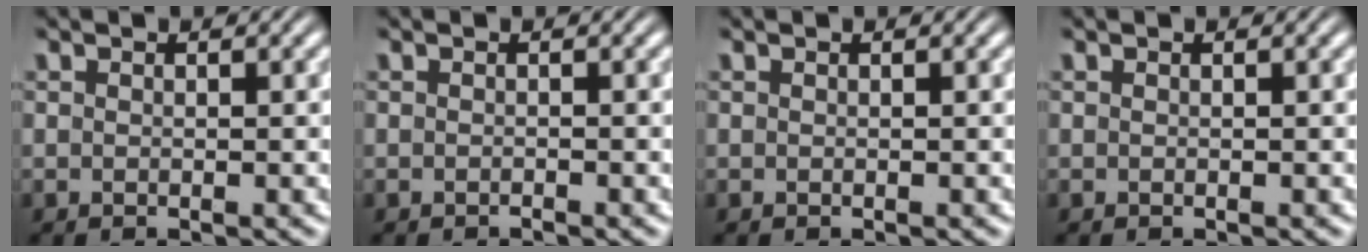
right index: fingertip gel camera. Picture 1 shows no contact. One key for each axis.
{"total": 0.8, "fx": -0.4, "fy": -0.6, "fz": -0.3, "tx": 0.007, "ty": -0.004, "tz": -0.002}
{"total": 0.0}
{"total": 0.0}